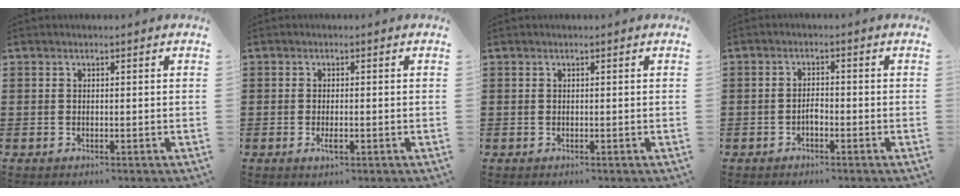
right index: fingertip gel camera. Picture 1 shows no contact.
{"total": 1.8, "force": [-0.5, 0.5, 1.6], "torque": [-0.037, -0.004, -0.012]}
{"total": 0.0}
{"total": 1.8, "force": [-0.9, 0.9, 1.2], "torque": [-0.025, 0.003, -0.018]}